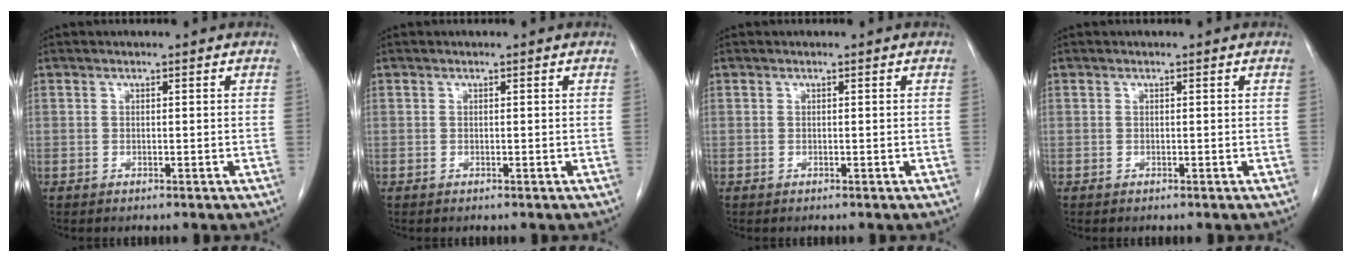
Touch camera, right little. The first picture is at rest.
{"total": 0.0}
{"total": 0.0}
{"total": 0.0}